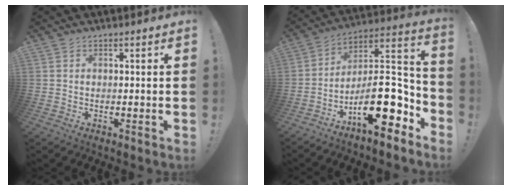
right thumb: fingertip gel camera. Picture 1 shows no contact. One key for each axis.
{"total": 20.4, "fx": -8.0, "fy": 8.4, "fz": 16.8, "tx": -0.269, "ty": 0.042, "tz": -0.122}